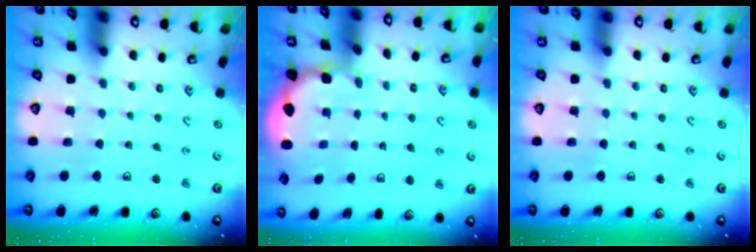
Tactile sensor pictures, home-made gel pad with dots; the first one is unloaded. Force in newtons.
{"total": 1.8, "press": 1.6, "slide": 0.7}
{"total": 0.0}